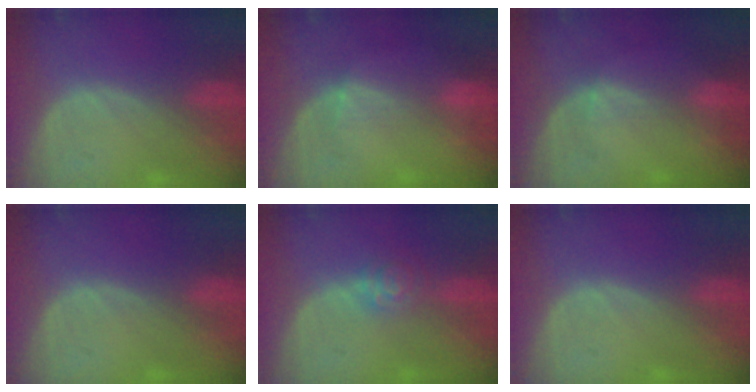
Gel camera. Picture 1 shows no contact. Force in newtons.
{"total": 2.4, "press": 2.1, "slide": 1.2}
{"total": 1.7, "press": 1.3, "slide": 1.1}
{"total": 0.0}
{"total": 4.1, "press": 3.7, "slide": 1.7}
{"total": 0.0}